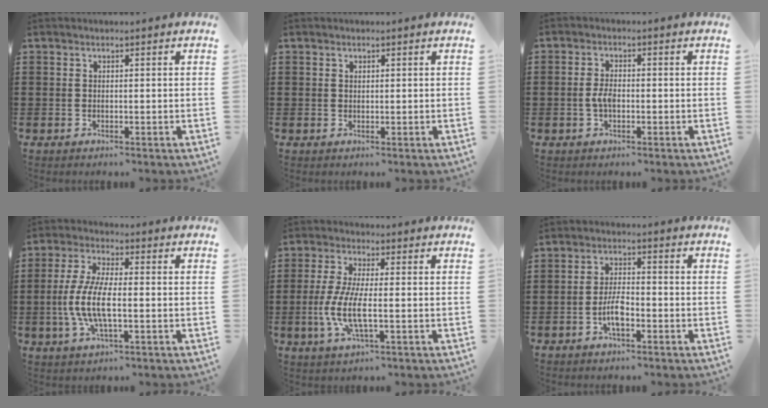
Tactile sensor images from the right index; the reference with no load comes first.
{"total": 0.6, "force": [0.5, 0.1, 0.1], "torque": [-0.002, 0.002, 0.012]}
{"total": 2.8, "force": [-0.5, 1.2, 2.5], "torque": [-0.065, -0.006, -0.013]}
{"total": 8.2, "force": [-1.8, 2.8, 7.5], "torque": [-0.167, -0.008, -0.040]}
{"total": 7.1, "force": [-1.8, 1.9, 6.6], "torque": [-0.156, -0.015, -0.042]}
{"total": 4.8, "force": [-1.8, 1.6, 4.1], "torque": [-0.091, 0.001, -0.039]}